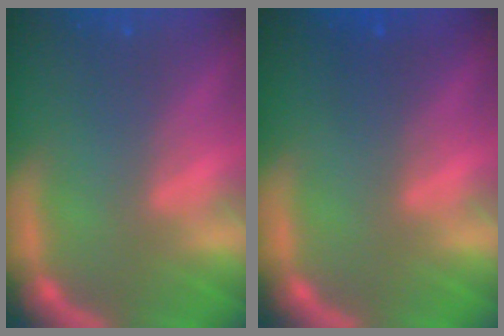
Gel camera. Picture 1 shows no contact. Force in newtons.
{"total": 1.5}